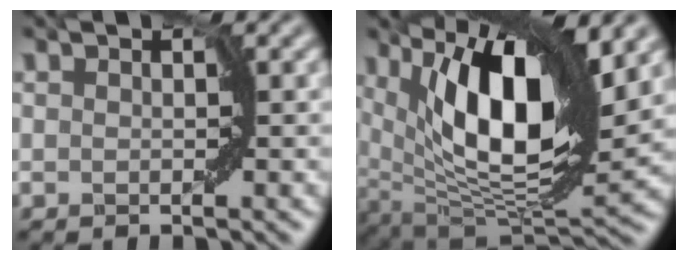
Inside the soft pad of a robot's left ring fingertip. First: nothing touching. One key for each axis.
{"total": 12.6, "fx": 4.6, "fy": 4.6, "fz": 10.8, "tx": -0.172, "ty": -0.009, "tz": 0.078}